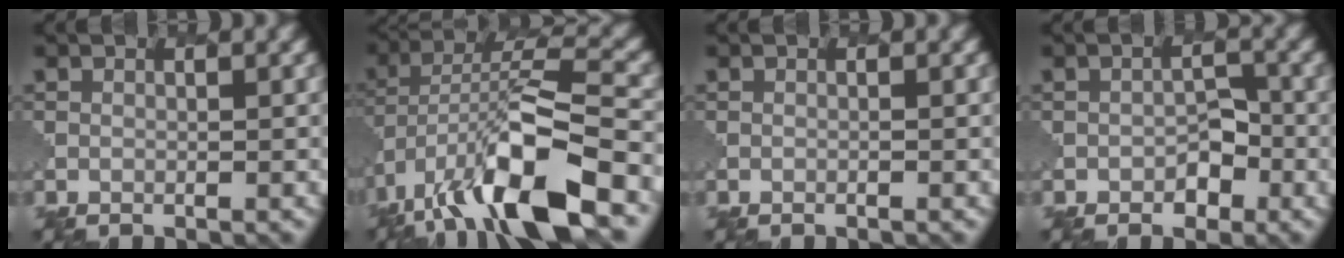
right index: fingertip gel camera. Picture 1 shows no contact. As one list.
[{"total": 12.2, "force": [-6.4, 3.8, 9.7], "torque": [-0.177, 0.010, -0.113]}, {"total": 0.0}, {"total": 2.1, "force": [-1.1, 1.4, 1.1], "torque": [-0.011, 0.005, -0.014]}]